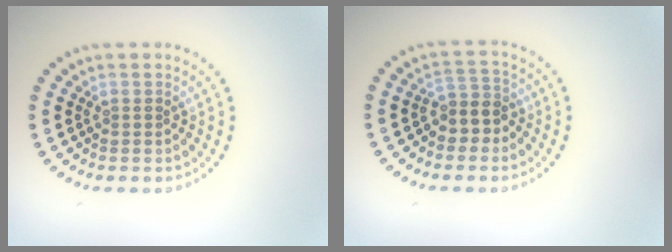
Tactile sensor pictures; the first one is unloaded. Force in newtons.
{"total": 2.6, "press": 2.2, "slide": 1.4}